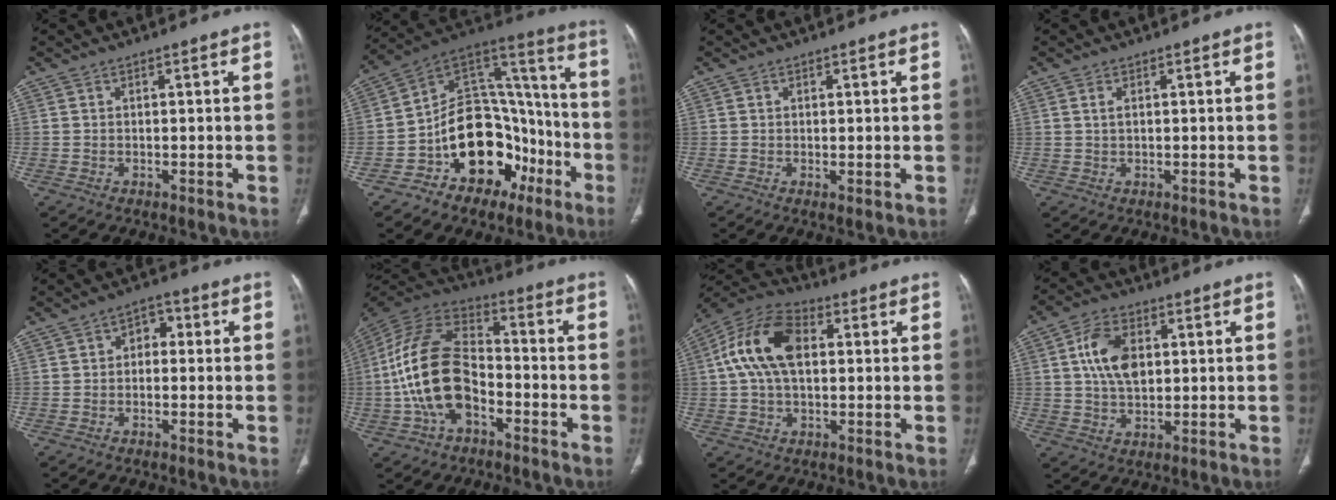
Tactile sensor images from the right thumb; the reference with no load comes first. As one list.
[{"total": 23.9, "force": [-9.4, 15.9, 15.1], "torque": [-0.178, 0.100, -0.135]}, {"total": 1.2, "force": [-0.3, 0.4, 1.1], "torque": [-0.022, -0.005, -0.002]}, {"total": 1.2, "force": [0.4, 0.6, 1.0], "torque": [-0.025, 0.004, 0.010]}, {"total": 3.8, "force": [0.2, 2.8, 2.6], "torque": [-0.017, 0.015, -0.009]}, {"total": 18.7, "force": [-4.6, 11.3, 14.2], "torque": [-0.272, 0.039, -0.088]}, {"total": 14.2, "force": [2.2, 8.5, 11.2], "torque": [-0.217, 0.029, 0.032]}, {"total": 9.7, "force": [1.9, 6.0, 7.4], "torque": [-0.126, 0.000, 0.036]}]